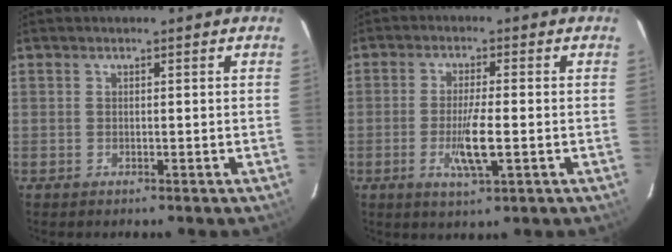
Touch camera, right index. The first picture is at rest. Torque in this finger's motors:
{"motor_torque": [1.00, -0.44, 0.47, 0.11]}